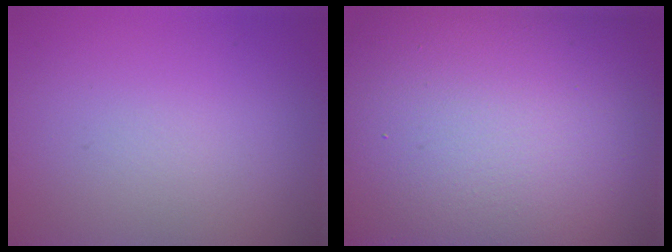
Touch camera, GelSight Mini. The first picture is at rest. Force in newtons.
{"total": 22.2, "press": 22.2, "slide": 1.0}